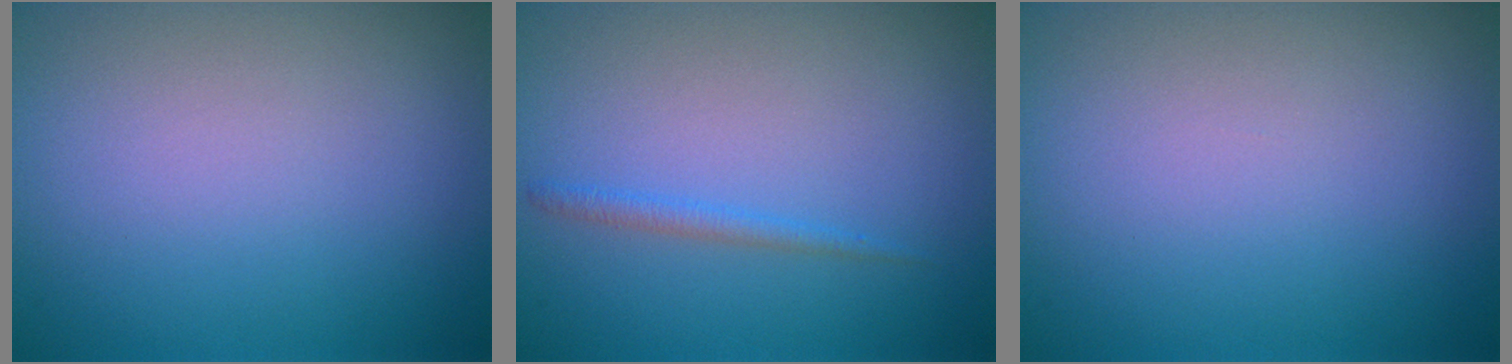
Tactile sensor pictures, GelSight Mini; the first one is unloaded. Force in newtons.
{"total": 1.0, "press": 1.0, "slide": 0.1}
{"total": 0.0}